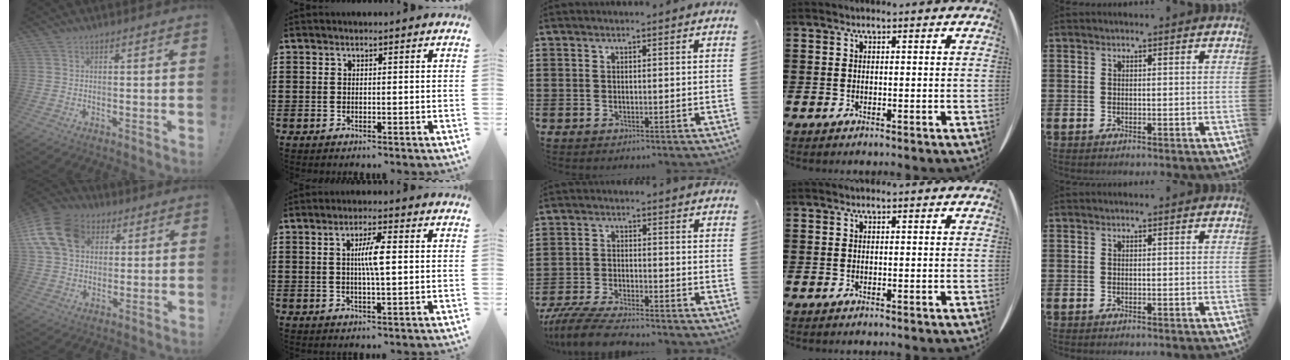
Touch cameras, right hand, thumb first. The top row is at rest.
{"thumb": {"total": 16.5, "force": [5.5, 12.5, 9.3], "torque": [-0.169, -0.007, 0.111]}, "index": {"total": 5.0, "force": [0.6, 0.8, 4.9], "torque": [-0.091, 0.002, 0.006]}, "middle": {"total": 5.7, "force": [-5.3, 0.5, 2.0], "torque": [-0.050, -0.007, -0.105]}}